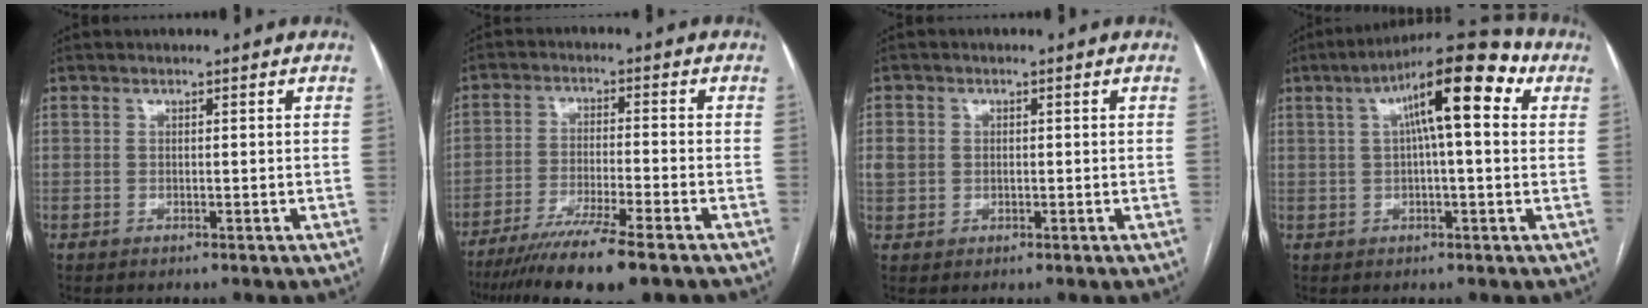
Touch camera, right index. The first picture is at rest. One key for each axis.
{"total": 12.2, "fx": -9.3, "fy": -0.4, "fz": 7.9, "tx": -0.124, "ty": -0.032, "tz": -0.150}
{"total": 3.3, "fx": 0.4, "fy": 3.0, "fz": 1.3, "tx": -0.030, "ty": 0.012, "tz": 0.013}
{"total": 13.3, "fx": 4.3, "fy": 2.6, "fz": 12.4, "tx": -0.192, "ty": 0.046, "tz": 0.059}